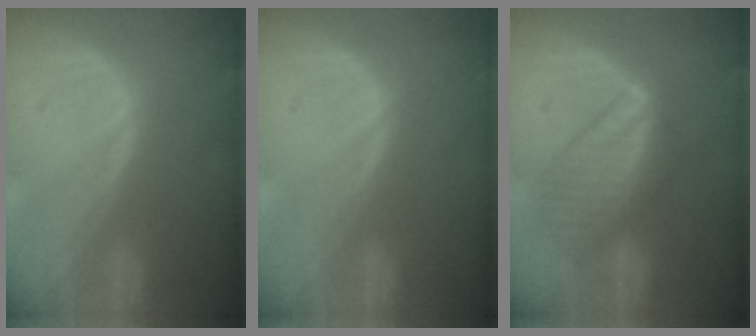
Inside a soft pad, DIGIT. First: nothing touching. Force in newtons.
{"total": 0.0}
{"total": 7.1, "press": 7.1, "slide": 0.3}